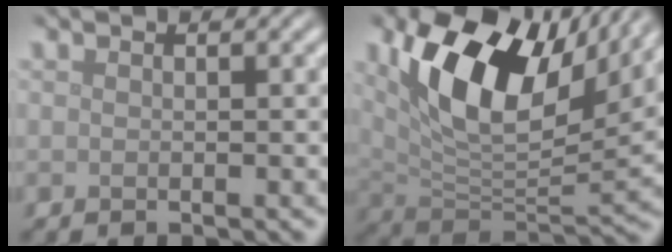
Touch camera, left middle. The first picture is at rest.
{"total": 13.4, "force": [5.9, 6.8, 9.9], "torque": [-0.181, 0.007, 0.109]}